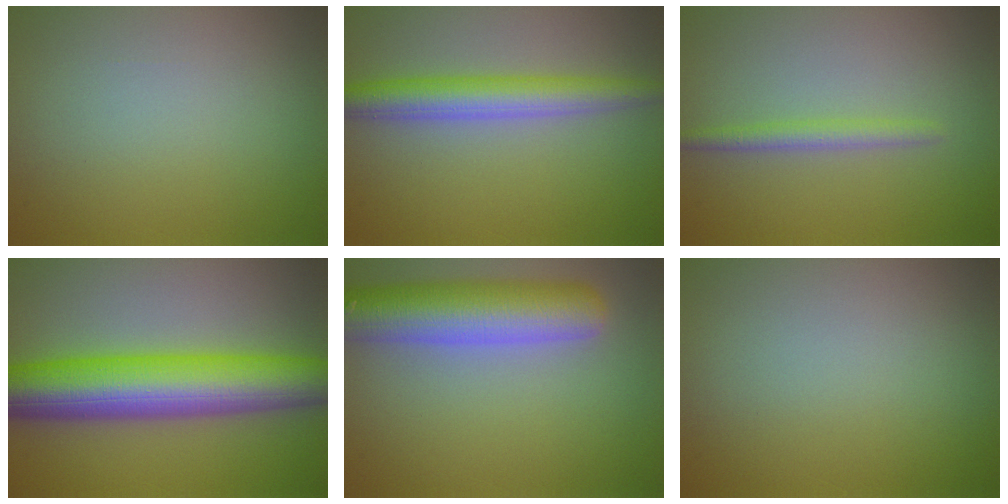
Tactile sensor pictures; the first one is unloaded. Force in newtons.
{"total": 4.2, "press": 4.2, "slide": 0.1}
{"total": 1.6, "press": 1.6, "slide": 0.0}
{"total": 10.5, "press": 10.4, "slide": 0.1}
{"total": 7.9, "press": 7.9, "slide": 0.5}
{"total": 0.0}